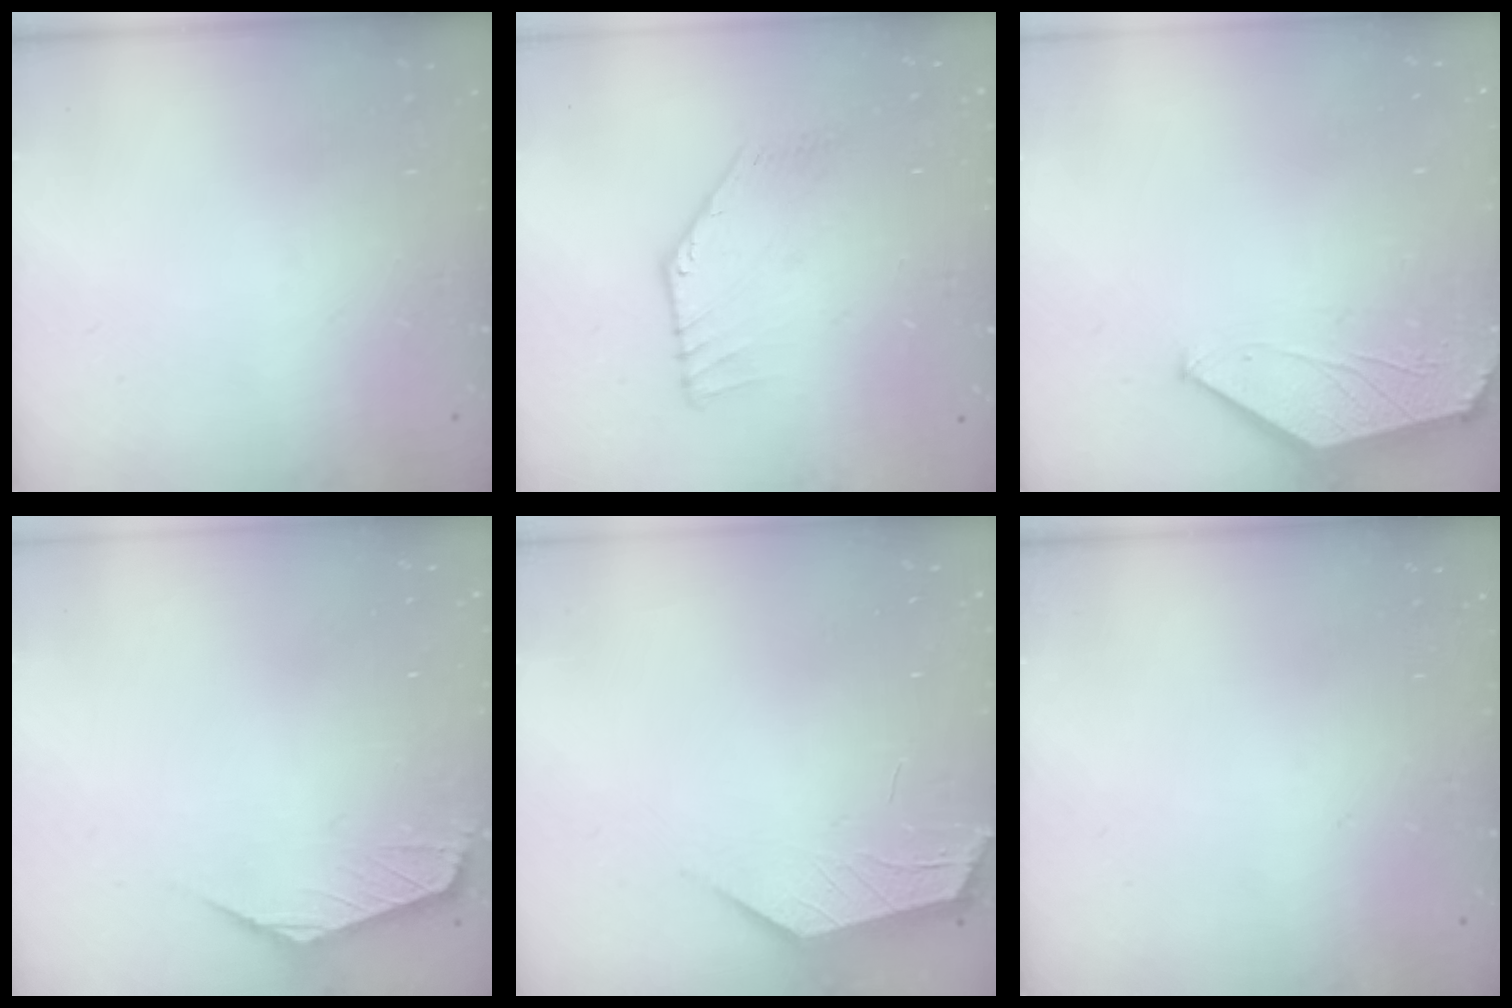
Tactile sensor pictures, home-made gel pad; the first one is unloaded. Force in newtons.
{"total": 2.8, "press": 2.8, "slide": 0.1}
{"total": 1.7, "press": 1.6, "slide": 0.3}
{"total": 0.9, "press": 0.9, "slide": 0.2}
{"total": 1.8, "press": 1.7, "slide": 0.4}
{"total": 0.0}